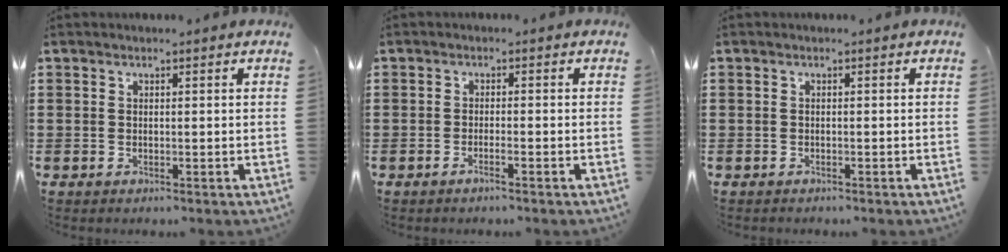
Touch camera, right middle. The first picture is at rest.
{"total": 1.3, "force": [-0.9, -0.1, 0.9], "torque": [-0.015, -0.003, -0.017]}
{"total": 0.5, "force": [-0.5, 0.2, -0.1], "torque": [0.001, 0.002, -0.012]}